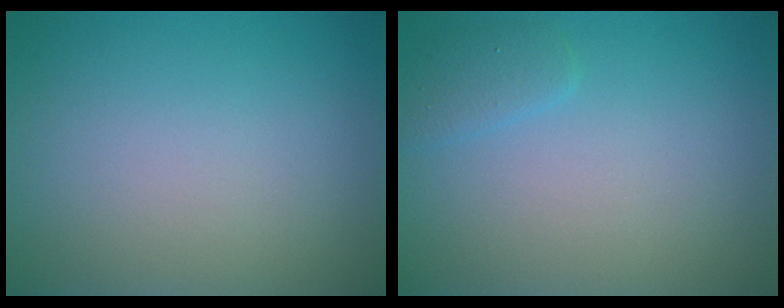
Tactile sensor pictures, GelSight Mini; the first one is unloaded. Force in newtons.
{"total": 1.3, "press": 1.3, "slide": 0.2}